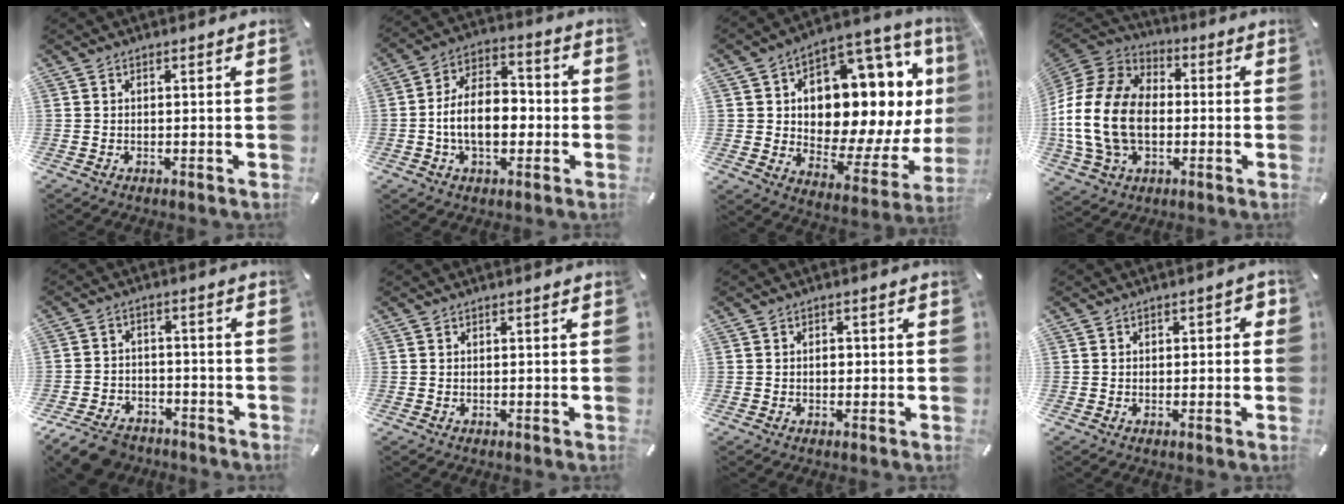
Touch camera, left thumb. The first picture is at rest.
{"total": 12.2, "force": [-2.7, 8.1, 8.8], "torque": [-0.164, 0.013, -0.049]}
{"total": 17.6, "force": [5.4, 11.2, 12.5], "torque": [-0.172, -0.063, 0.086]}
{"total": 19.9, "force": [-3.0, 14.9, 12.9], "torque": [-0.285, 0.024, -0.058]}
{"total": 8.4, "force": [-6.5, 4.8, 2.5], "torque": [-0.048, 0.039, -0.120]}
{"total": 0.0}
{"total": 2.1, "force": [-0.2, 1.5, 1.4], "torque": [-0.020, 0.001, -0.007]}
{"total": 1.8, "force": [-0.6, 1.4, 1.0], "torque": [-0.009, 0.005, -0.016]}